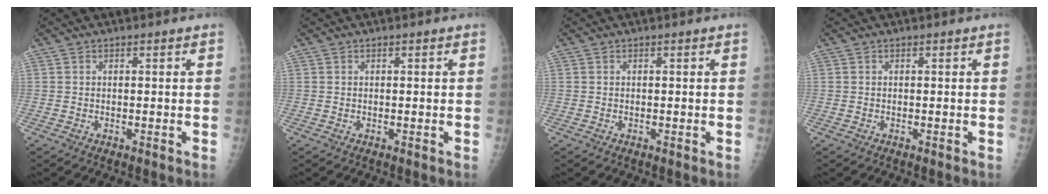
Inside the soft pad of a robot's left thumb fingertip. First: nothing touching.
{"total": 0.0}
{"total": 0.0}
{"total": 0.0}